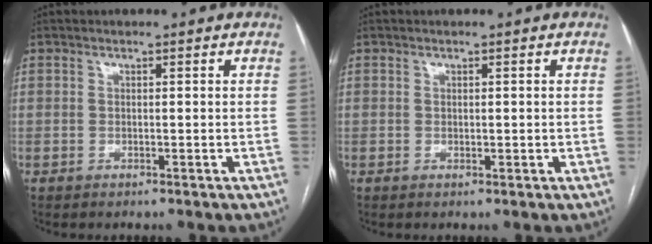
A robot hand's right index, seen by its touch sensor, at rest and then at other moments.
{"total": 0.8, "force": [0.1, 0.5, 0.6], "torque": [-0.008, -0.003, 0.003]}